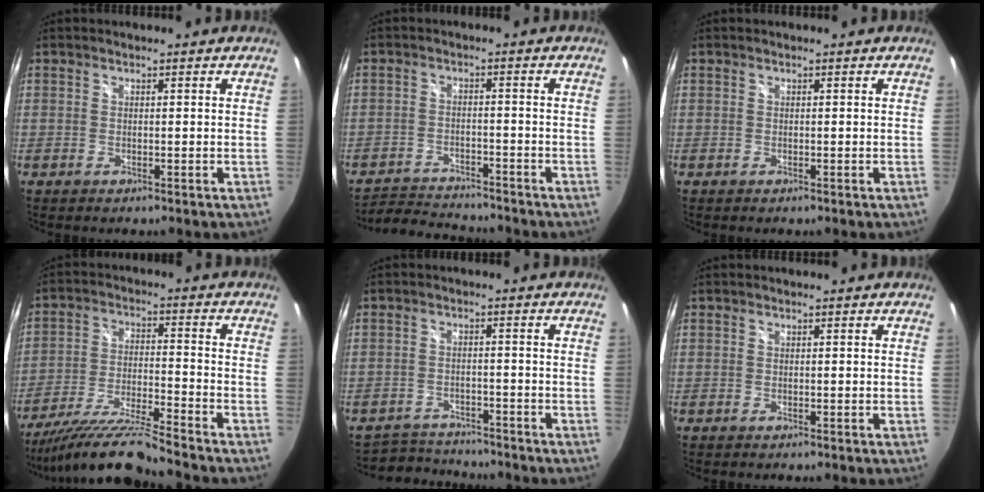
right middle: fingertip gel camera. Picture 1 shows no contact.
{"total": 9.5, "force": [-8.9, 1.9, 2.6], "torque": [-0.075, -0.004, -0.140]}
{"total": 0.0}
{"total": 12.9, "force": [-11.6, -1.6, 5.3], "torque": [-0.111, -0.021, -0.212]}
{"total": 6.2, "force": [-6.0, 1.6, 0.3], "torque": [-0.022, 0.008, -0.097]}
{"total": 0.0}